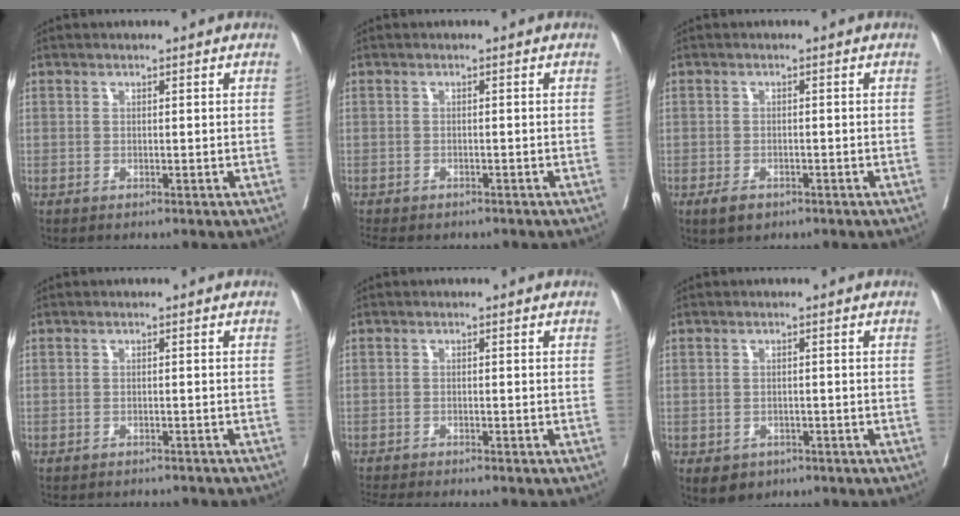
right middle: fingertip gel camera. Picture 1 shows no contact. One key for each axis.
{"total": 5.6, "fx": -4.7, "fy": 2.0, "fz": 2.3, "tx": -0.036, "ty": -0.003, "tz": -0.063}
{"total": 2.6, "fx": -1.6, "fy": 1.4, "fz": 1.5, "tx": -0.031, "ty": -0.003, "tz": -0.020}
{"total": 7.6, "fx": -7.2, "fy": 1.5, "fz": 2.0, "tx": -0.019, "ty": -0.006, "tz": -0.082}
{"total": 7.3, "fx": -6.6, "fy": -0.1, "fz": 3.1, "tx": -0.037, "ty": -0.014, "tz": -0.104}
{"total": 3.7, "fx": -2.2, "fy": 2.8, "fz": 1.0, "tx": -0.011, "ty": 0.001, "tz": -0.027}